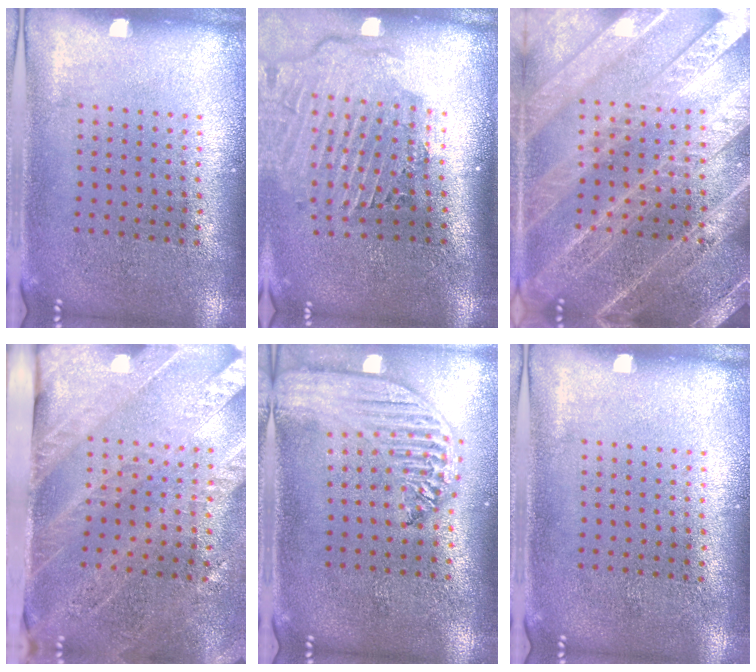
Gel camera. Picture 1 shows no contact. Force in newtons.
{"total": 2.9, "press": 2.2, "slide": 1.8}
{"total": 4.0, "press": 3.9, "slide": 0.6}
{"total": 3.5, "press": 3.0, "slide": 1.8}
{"total": 2.6, "press": 2.1, "slide": 1.4}
{"total": 0.0}